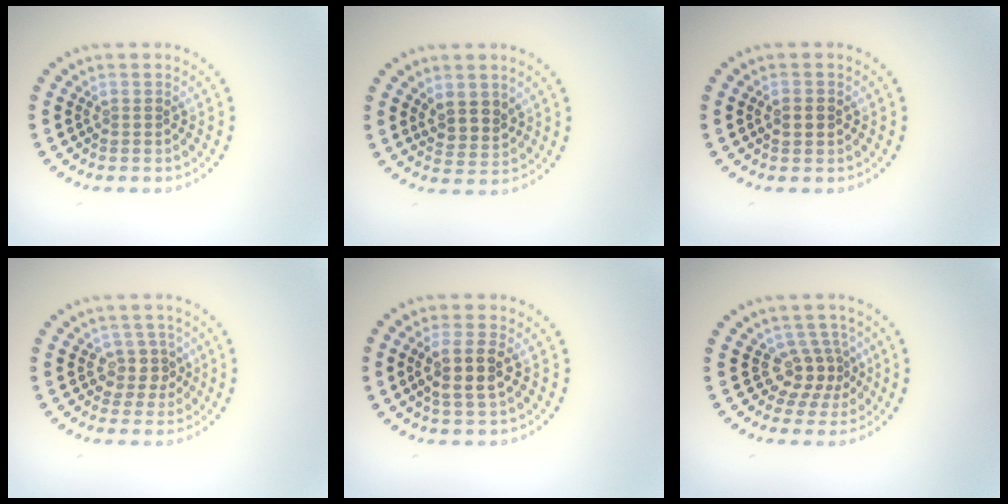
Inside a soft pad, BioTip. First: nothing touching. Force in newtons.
{"total": 2.5, "press": 2.2, "slide": 1.1}
{"total": 1.8, "press": 1.8, "slide": 0.1}
{"total": 2.2, "press": 1.9, "slide": 1.2}
{"total": 3.2, "press": 2.9, "slide": 1.2}
{"total": 2.9, "press": 2.2, "slide": 2.0}